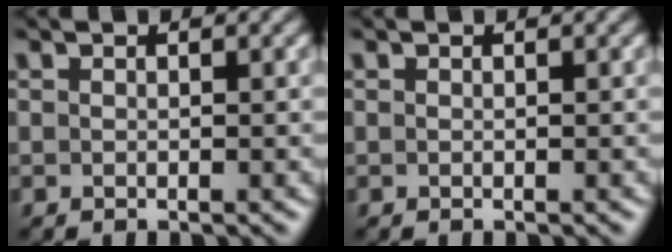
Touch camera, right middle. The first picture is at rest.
{"total": 0.0}